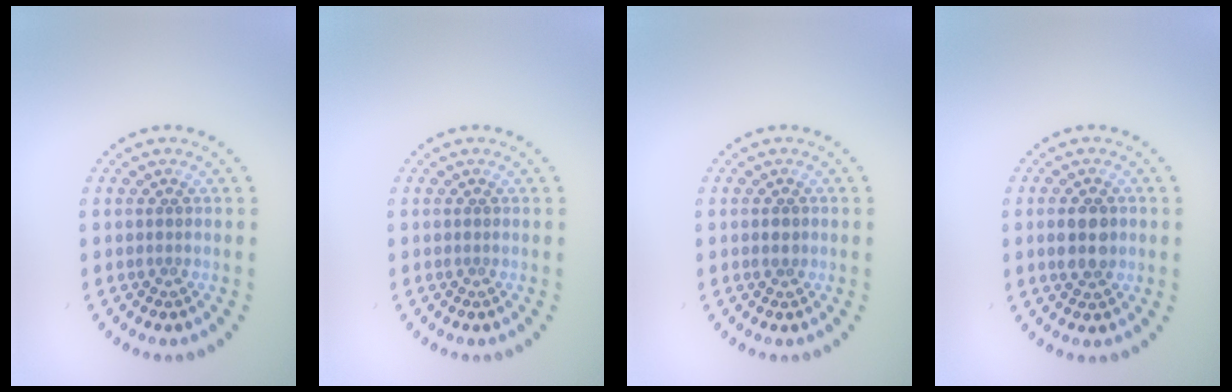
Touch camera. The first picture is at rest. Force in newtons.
{"total": 0.0}
{"total": 1.1, "press": 1.1, "slide": 0.2}
{"total": 3.0, "press": 3.0, "slide": 0.1}